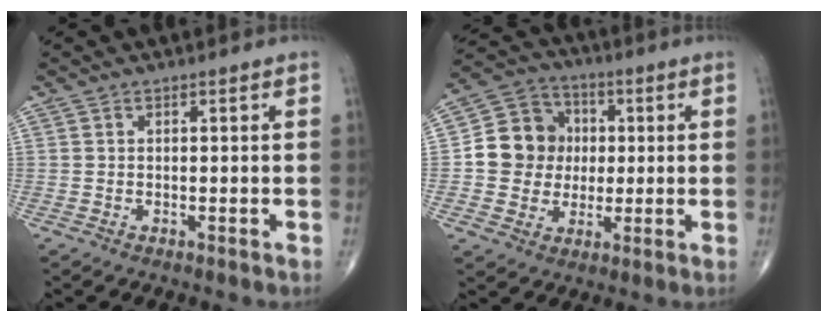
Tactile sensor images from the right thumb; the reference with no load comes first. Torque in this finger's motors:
{"motor_torque": [1.34, 1.37, 0.38, -0.44, 0.03]}